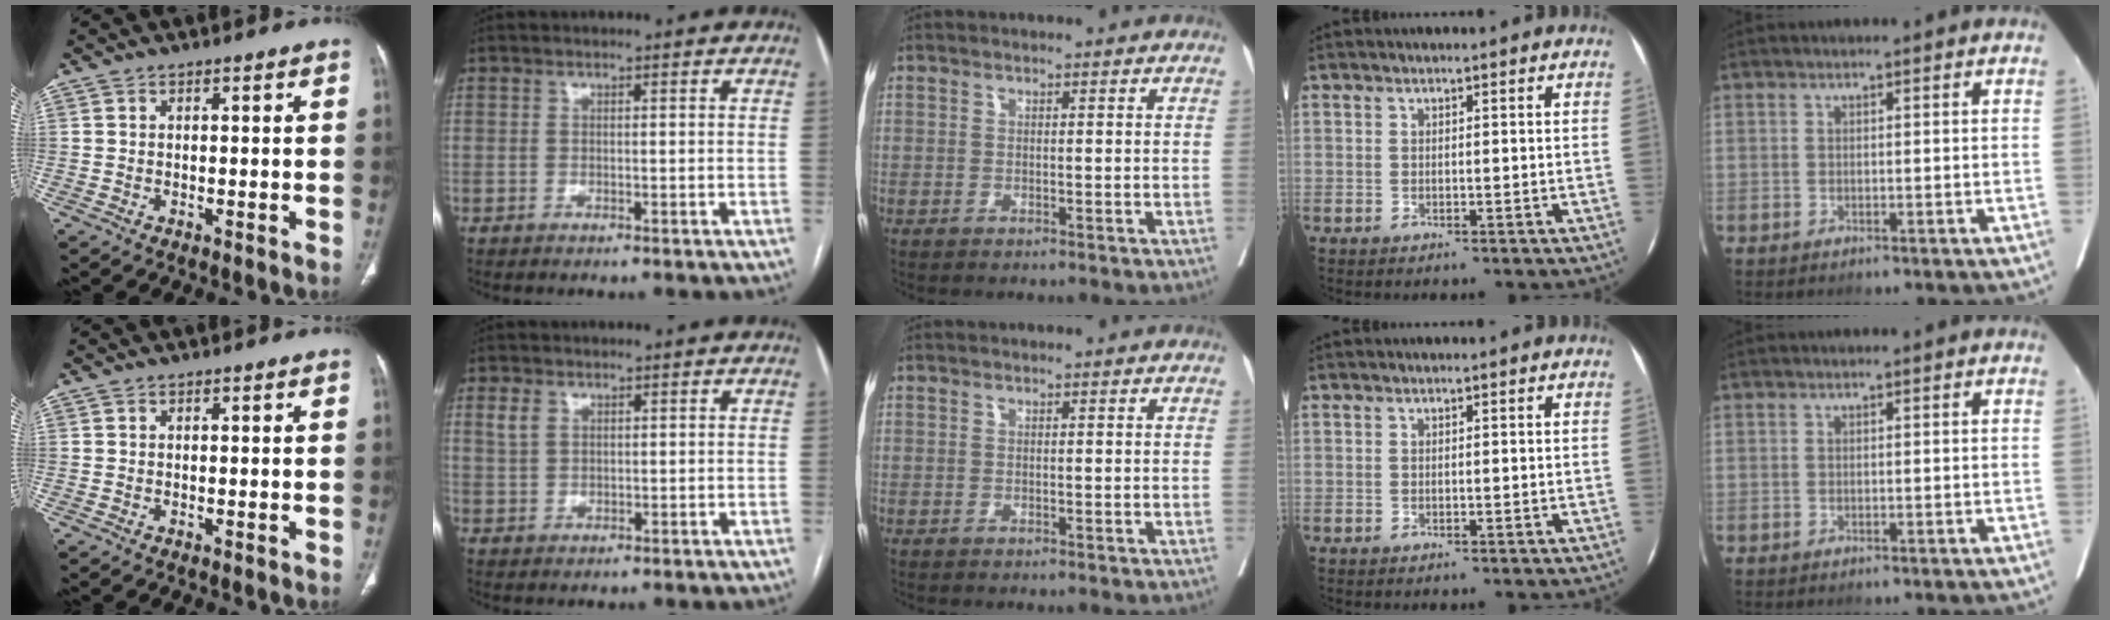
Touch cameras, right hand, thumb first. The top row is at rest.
{"index": {"total": 2.3, "force": [1.2, 1.5, 1.2], "torque": [-0.034, 0.010, 0.030]}}